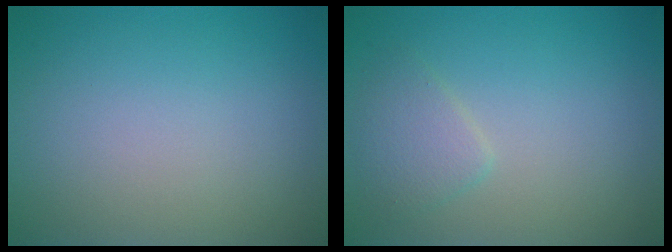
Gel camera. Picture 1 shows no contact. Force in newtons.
{"total": 2.0, "press": 2.0, "slide": 0.1}